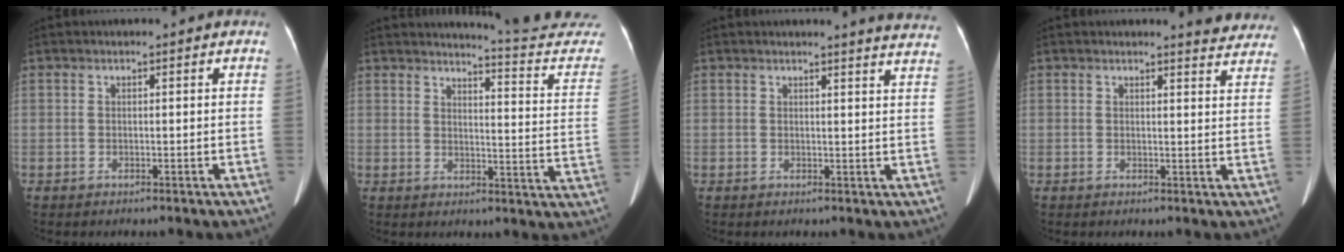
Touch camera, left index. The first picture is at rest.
{"total": 15.5, "force": [15.4, -1.6, 1.4], "torque": [-0.014, -0.136, 0.154]}
{"total": 9.0, "force": [8.6, -0.3, 2.4], "torque": [-0.018, -0.044, 0.068]}
{"total": 6.5, "force": [6.3, 0.7, 1.1], "torque": [0.002, -0.025, 0.045]}